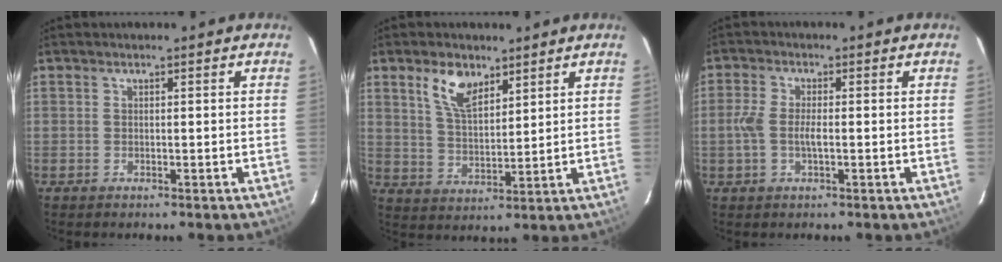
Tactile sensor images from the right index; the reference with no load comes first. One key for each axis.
{"total": 7.7, "fx": 4.7, "fy": 3.8, "fz": 4.8, "tx": -0.089, "ty": 0.007, "tz": 0.094}
{"total": 4.6, "fx": -0.8, "fy": 1.8, "fz": 4.1, "tx": -0.090, "ty": 0.002, "tz": -0.017}